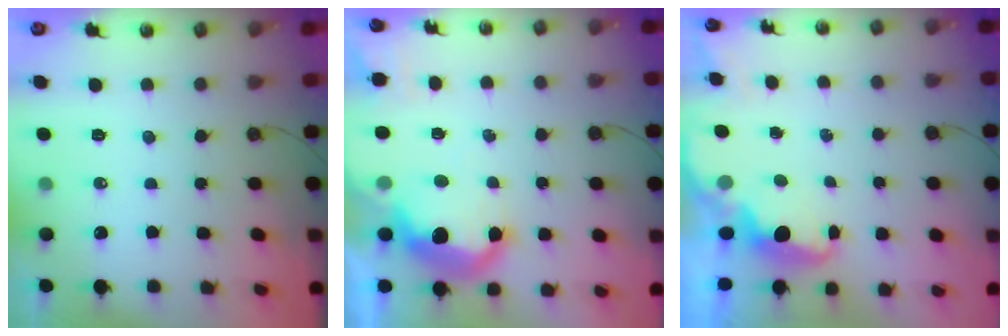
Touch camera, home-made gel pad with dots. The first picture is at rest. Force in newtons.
{"total": 14.6, "press": 14.5, "slide": 1.0}
{"total": 1.7, "press": 1.6, "slide": 0.6}